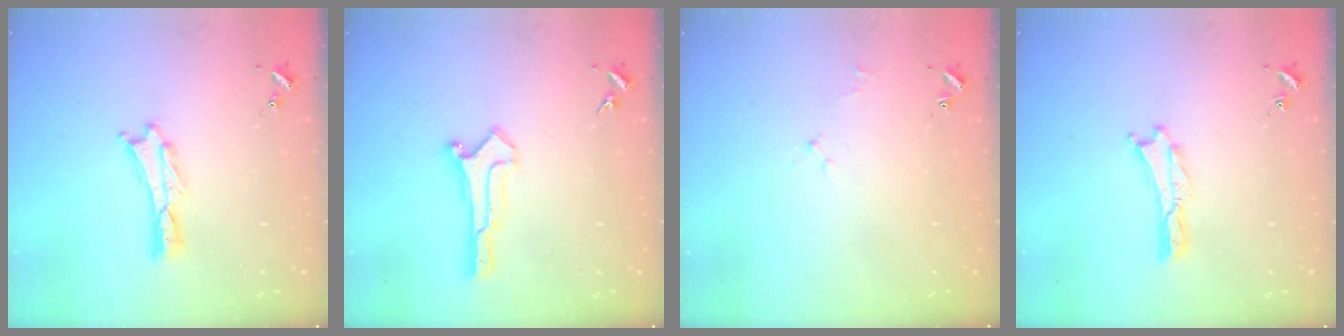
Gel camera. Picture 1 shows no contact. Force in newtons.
{"total": 0.6, "press": 0.6, "slide": 0.0}
{"total": 1.7, "press": 1.6, "slide": 0.3}
{"total": 0.0}